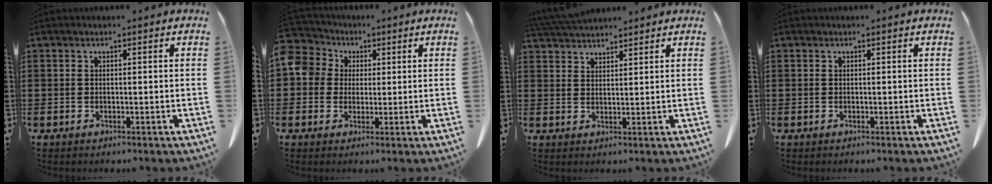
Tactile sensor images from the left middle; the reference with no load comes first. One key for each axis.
{"total": 6.0, "fx": 1.6, "fy": 5.5, "fz": 1.8, "tx": -0.067, "ty": 0.003, "tz": 0.024}
{"total": 4.3, "fx": 4.1, "fy": 0.7, "fz": 1.3, "tx": -0.038, "ty": -0.006, "tz": 0.078}
{"total": 0.0}